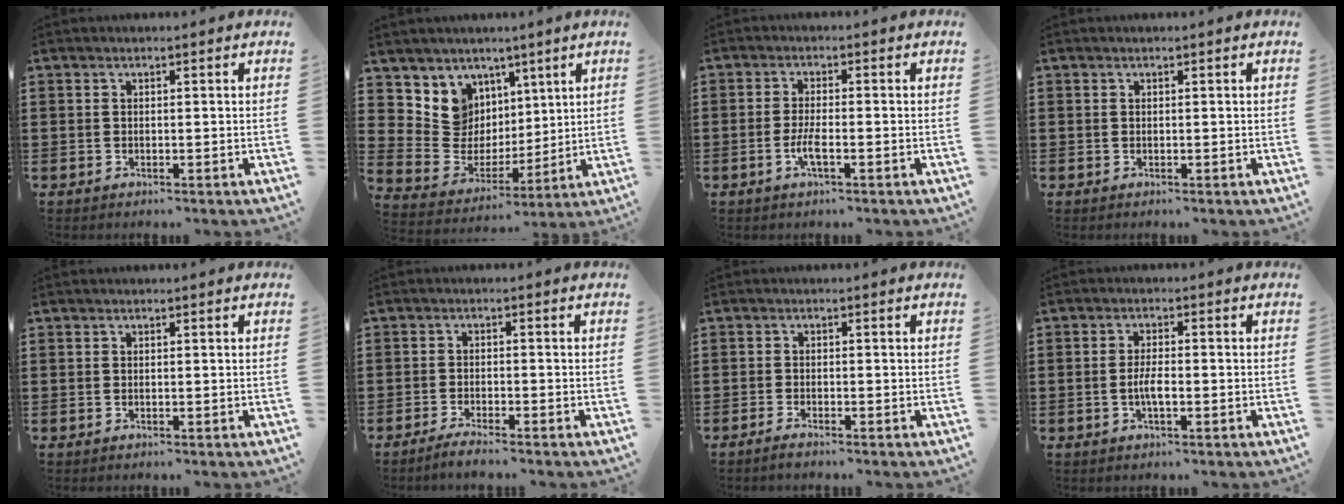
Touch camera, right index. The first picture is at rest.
{"total": 8.4, "force": [3.3, 7.6, 1.3], "torque": [-0.066, -0.034, 0.068]}
{"total": 3.2, "force": [-1.4, 0.6, 2.9], "torque": [-0.063, -0.004, -0.029]}
{"total": 0.0}
{"total": 0.0}
{"total": 2.0, "force": [-1.9, -0.1, 0.7], "torque": [-0.012, 0.002, -0.036]}
{"total": 1.2, "force": [-1.1, -0.1, 0.4], "torque": [-0.010, -0.005, -0.019]}
{"total": 3.2, "force": [-0.8, 0.9, 3.0], "torque": [-0.061, -0.001, -0.017]}